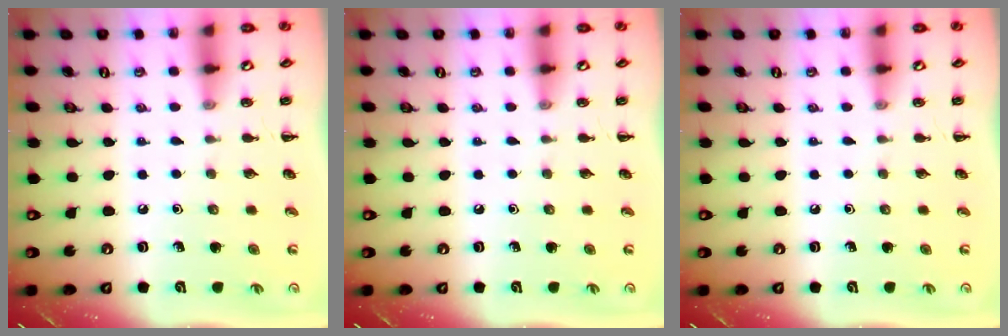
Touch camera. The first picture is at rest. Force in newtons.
{"total": 0.0}
{"total": 0.0}